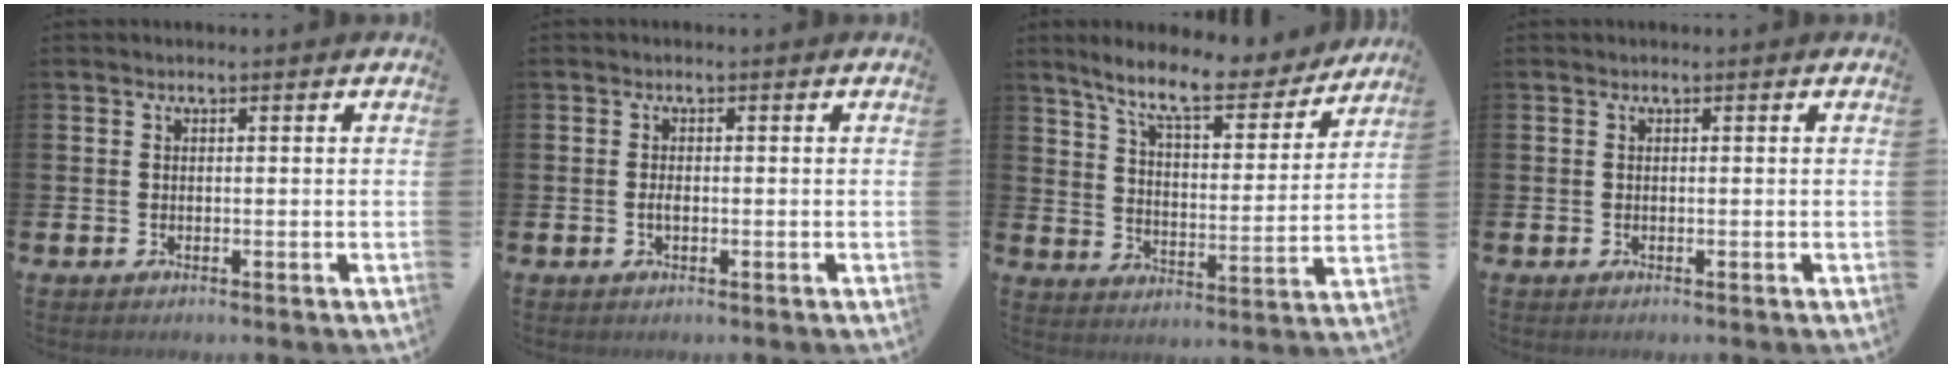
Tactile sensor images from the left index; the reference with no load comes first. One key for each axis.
{"total": 1.1, "fx": -0.2, "fy": 0.5, "fz": 1.0, "tx": -0.019, "ty": 0.002, "tz": -0.006}
{"total": 10.2, "fx": 8.8, "fy": 2.3, "fz": 4.5, "tx": -0.109, "ty": -0.051, "tz": 0.150}
{"total": 0.0}